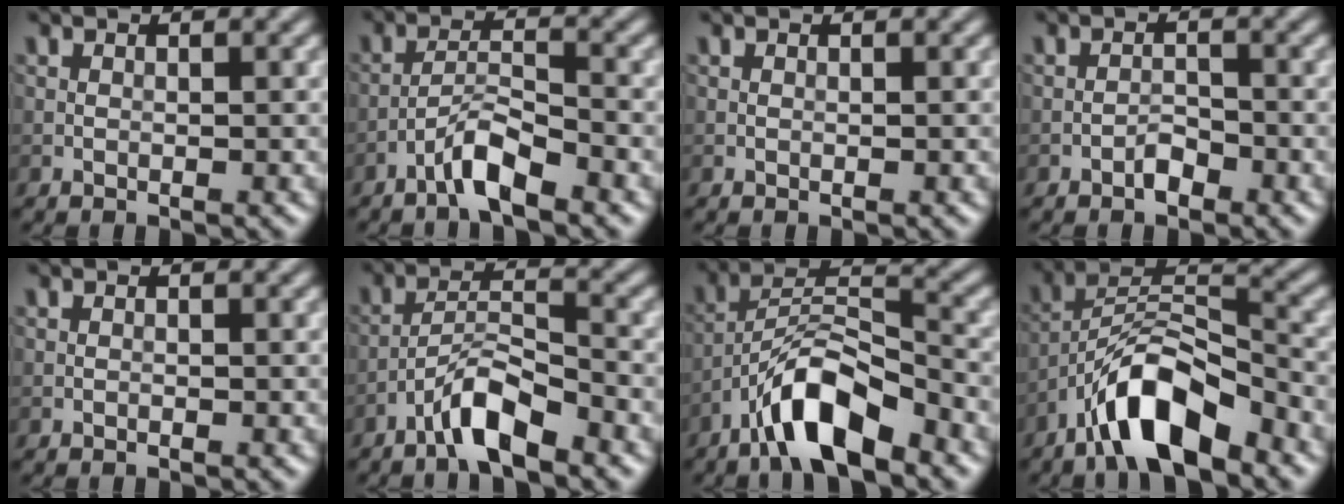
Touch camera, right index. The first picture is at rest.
{"total": 3.5, "force": [-2.5, 0.5, 2.4], "torque": [-0.043, 0.013, -0.053]}
{"total": 0.0}
{"total": 1.4, "force": [-1.0, 0.6, 0.7], "torque": [-0.009, 0.004, -0.020]}
{"total": 0.0}
{"total": 4.5, "force": [-3.2, 0.9, 3.0], "torque": [-0.055, 0.013, -0.066]}
{"total": 7.6, "force": [-4.9, 2.2, 5.3], "torque": [-0.095, 0.011, -0.093]}
{"total": 8.3, "force": [-5.4, 2.6, 5.7], "torque": [-0.098, 0.012, -0.101]}